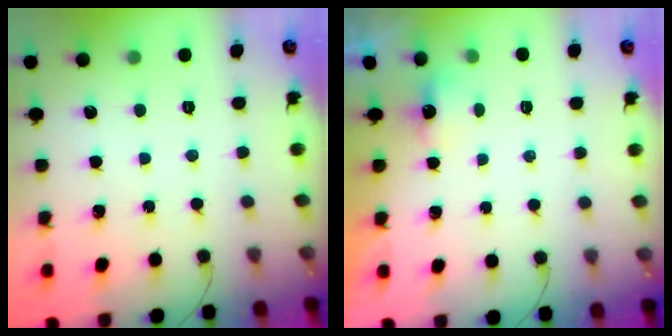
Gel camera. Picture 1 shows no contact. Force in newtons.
{"total": 1.8, "press": 1.6, "slide": 0.8}